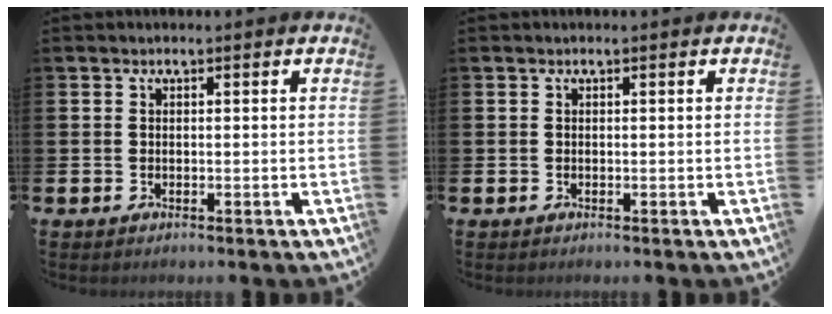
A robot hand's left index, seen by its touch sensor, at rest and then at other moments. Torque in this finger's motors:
{"motor_torque": [0.00, 0.00, 0.00, 0.00]}